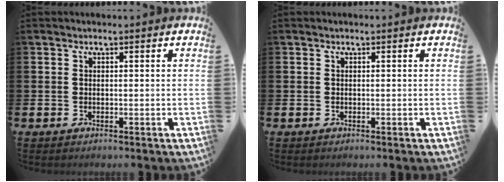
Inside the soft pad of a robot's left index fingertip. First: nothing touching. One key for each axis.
{"total": 0.0}